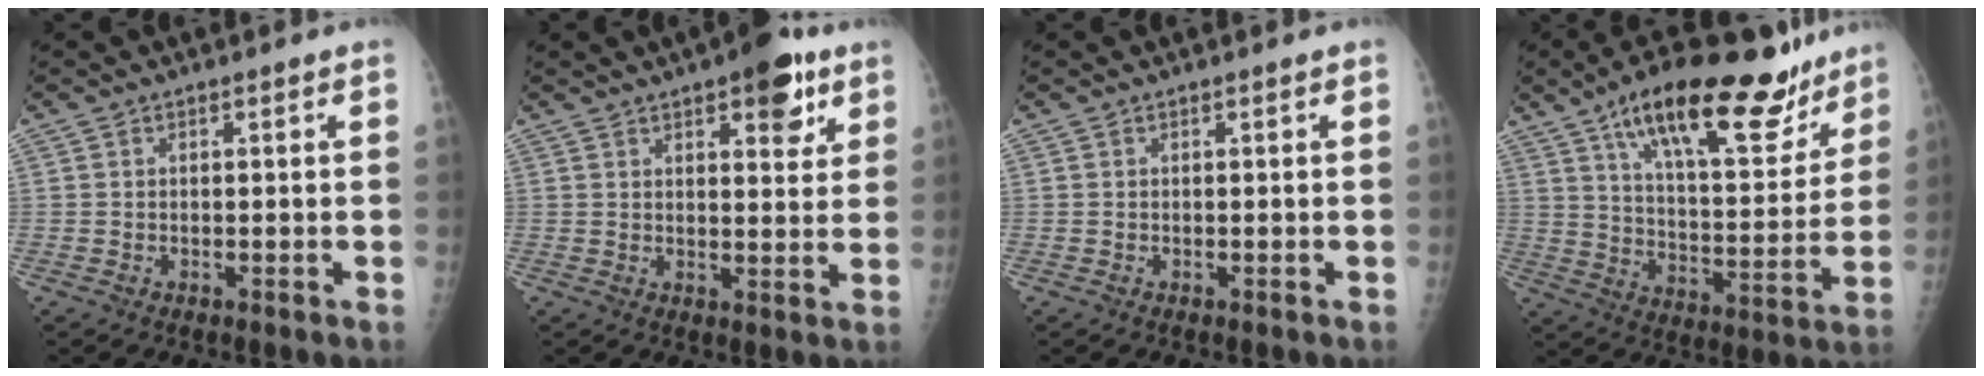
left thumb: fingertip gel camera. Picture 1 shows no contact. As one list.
[{"total": 9.1, "force": [5.0, 3.7, 6.6], "torque": [-0.063, -0.019, 0.063]}, {"total": 0.0}, {"total": 24.4, "force": [16.1, 8.6, 16.2], "torque": [-0.209, -0.052, 0.257]}]